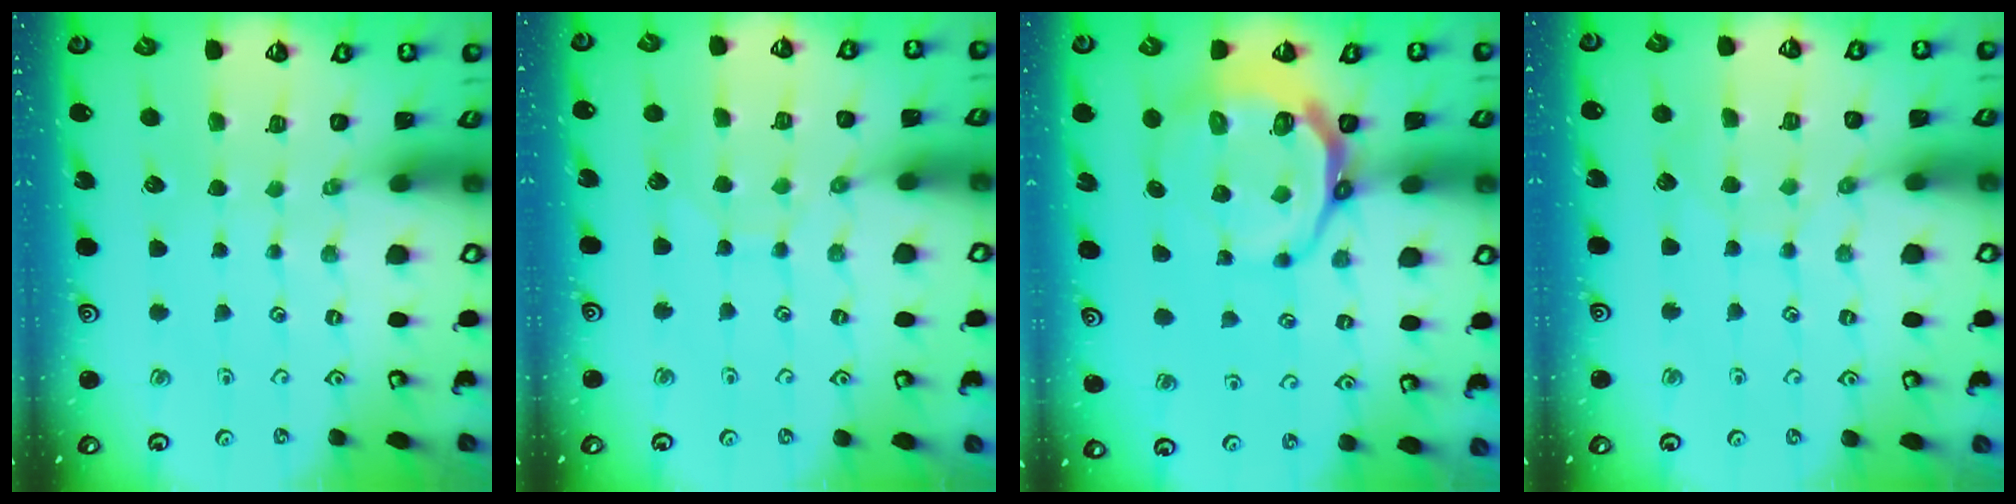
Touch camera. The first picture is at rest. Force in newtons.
{"total": 6.2, "press": 6.2, "slide": 0.5}
{"total": 9.8, "press": 9.2, "slide": 3.5}
{"total": 6.0, "press": 6.0, "slide": 0.5}